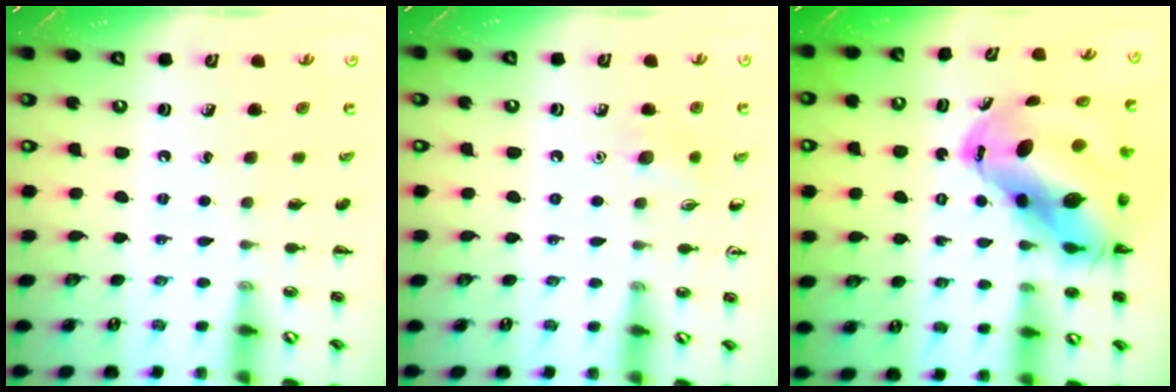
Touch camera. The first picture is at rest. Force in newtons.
{"total": 5.7, "press": 5.5, "slide": 1.6}
{"total": 16.1, "press": 15.4, "slide": 4.6}